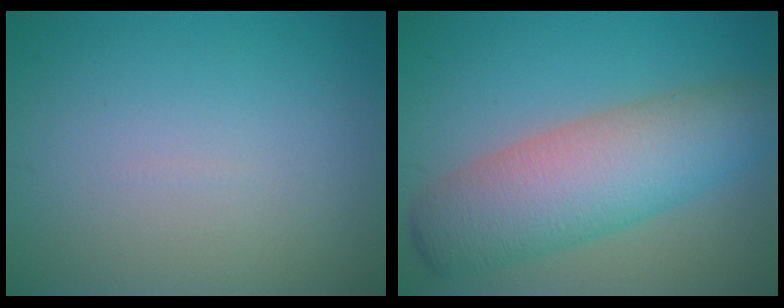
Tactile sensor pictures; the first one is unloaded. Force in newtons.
{"total": 8.3, "press": 8.3, "slide": 0.2}